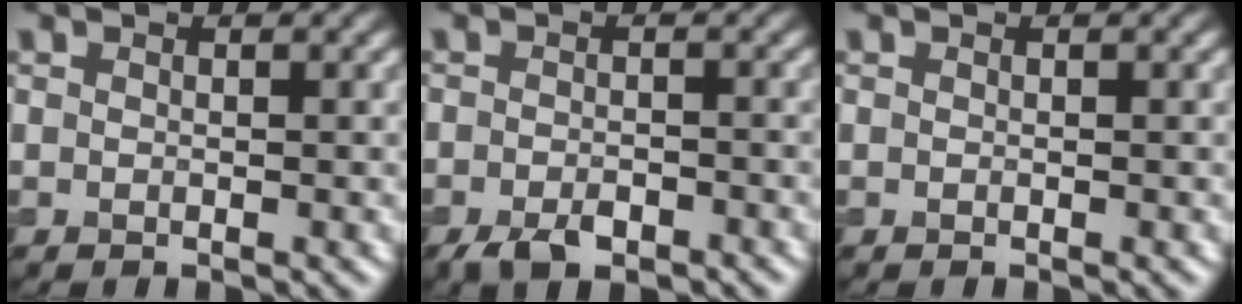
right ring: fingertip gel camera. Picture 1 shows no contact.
{"total": 3.1, "force": [-2.0, 1.3, 1.9], "torque": [-0.033, -0.002, -0.037]}
{"total": 0.0}